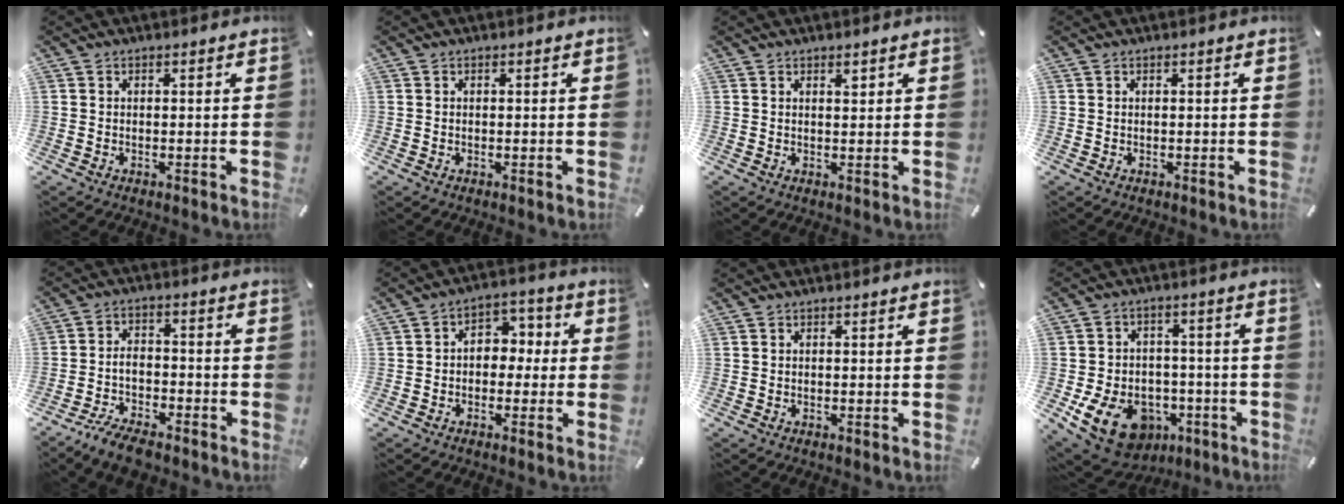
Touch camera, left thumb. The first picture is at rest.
{"total": 0.0}
{"total": 1.4, "force": [0.9, 0.7, 0.8], "torque": [-0.001, -0.006, 0.013]}
{"total": 0.0}
{"total": 7.2, "force": [-5.1, 3.5, 3.6], "torque": [-0.074, 0.029, -0.098]}
{"total": 5.3, "force": [-1.5, 4.5, 2.5], "torque": [-0.034, 0.012, -0.034]}
{"total": 0.0}
{"total": 14.0, "force": [-5.7, 10.4, 7.4], "torque": [-0.137, 0.035, -0.092]}